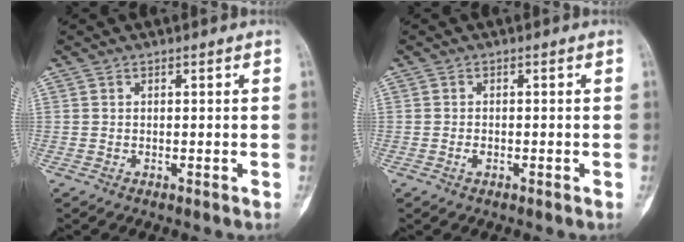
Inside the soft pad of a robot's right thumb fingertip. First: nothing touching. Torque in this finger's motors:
{"motor_torque": [-0.56, 0.35, 0.00, 0.39, -0.04]}